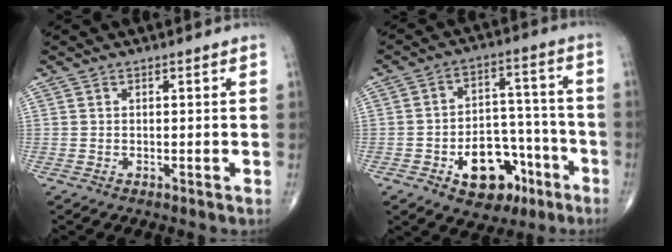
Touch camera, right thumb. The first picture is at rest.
{"total": 13.8, "force": [-6.4, 9.0, 8.3], "torque": [-0.077, 0.056, -0.087]}